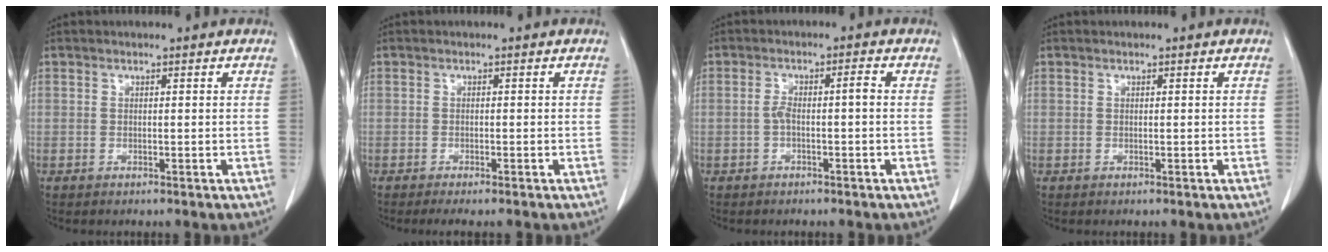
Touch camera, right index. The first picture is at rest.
{"total": 2.7, "force": [-2.2, 0.2, 1.5], "torque": [-0.019, -0.006, -0.032]}
{"total": 3.0, "force": [-0.6, 0.6, 2.9], "torque": [-0.055, 0.014, -0.008]}
{"total": 0.0}